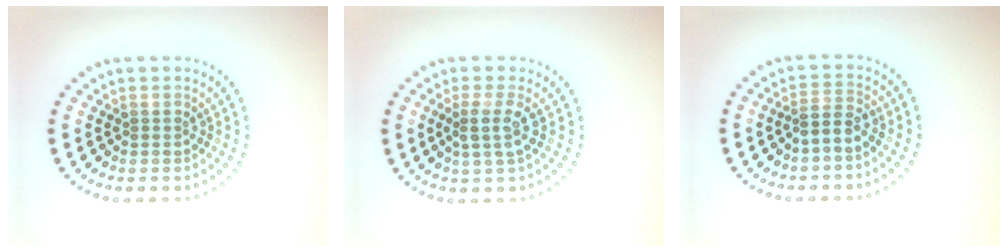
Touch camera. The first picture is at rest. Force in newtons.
{"total": 2.2, "press": 1.9, "slide": 1.1}
{"total": 1.8, "press": 1.5, "slide": 0.9}